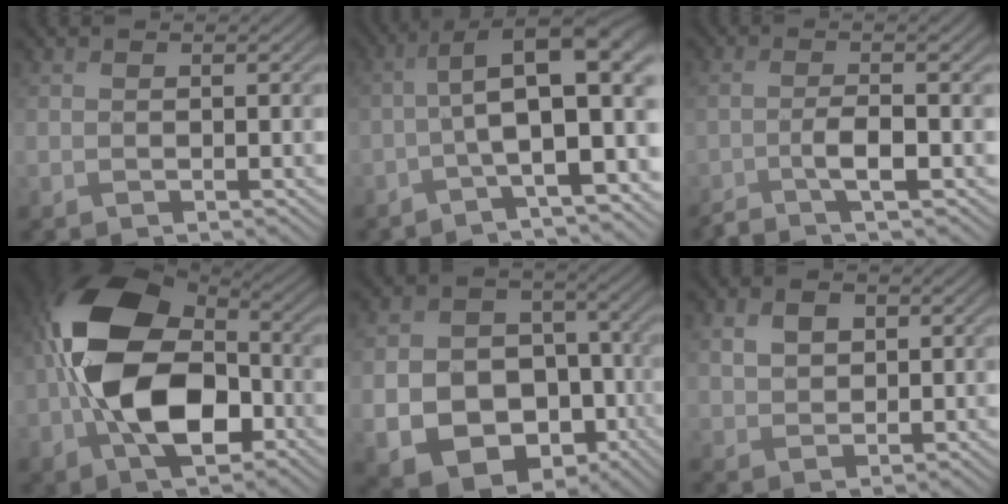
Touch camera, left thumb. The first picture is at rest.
{"total": 11.2, "force": [-1.7, 3.5, 10.5], "torque": [-0.167, 0.018, -0.032]}
{"total": 5.2, "force": [-2.0, 0.8, 4.7], "torque": [-0.079, 0.005, -0.058]}
{"total": 15.8, "force": [-2.7, 10.0, 12.0], "torque": [-0.229, -0.004, -0.067]}
{"total": 13.9, "force": [-4.9, 10.9, 7.1], "torque": [-0.151, -0.045, -0.084]}
{"total": 3.9, "force": [1.5, 2.8, 2.3], "torque": [-0.053, 0.004, 0.028]}